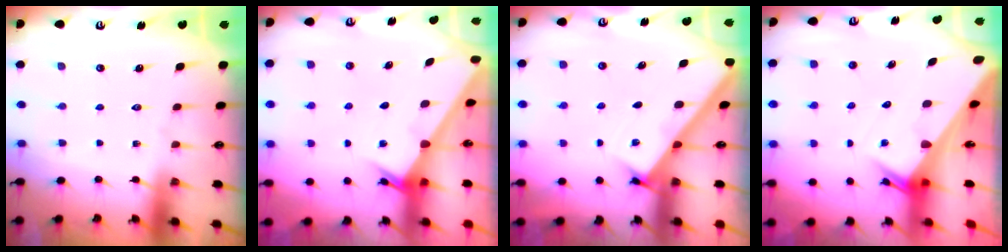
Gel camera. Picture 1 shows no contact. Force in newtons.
{"total": 2.6, "press": 2.6, "slide": 0.2}
{"total": 2.6, "press": 2.6, "slide": 0.3}
{"total": 4.8, "press": 4.8, "slide": 0.4}